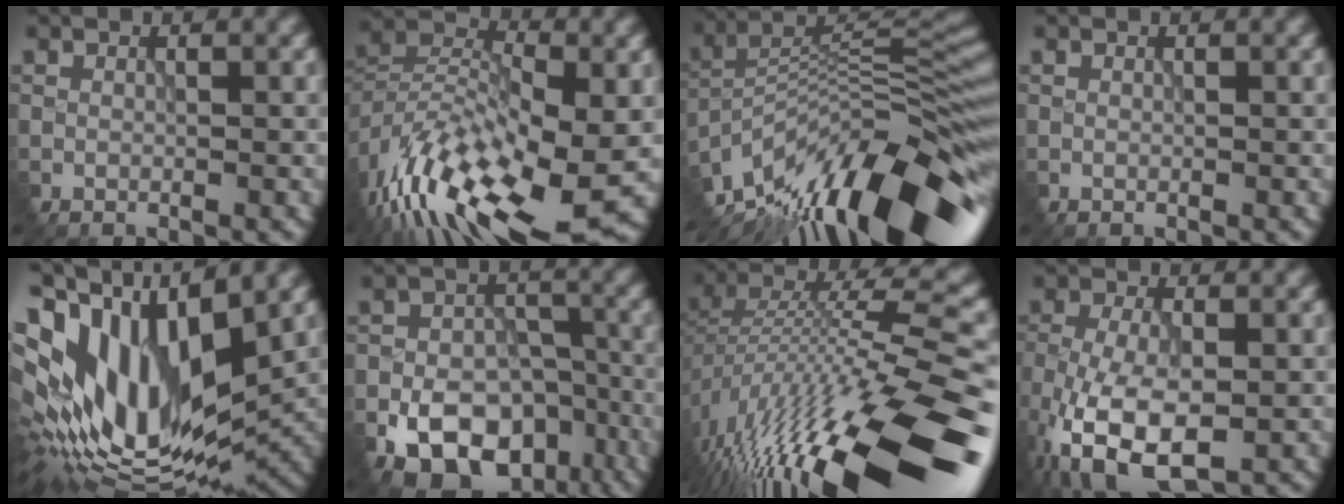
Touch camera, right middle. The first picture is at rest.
{"total": 13.3, "force": [-5.6, 6.0, 10.4], "torque": [-0.209, 0.003, -0.099]}
{"total": 15.2, "force": [-9.5, 4.9, 10.7], "torque": [-0.201, 0.021, -0.162]}
{"total": 0.0}
{"total": 16.3, "force": [2.7, 8.0, 14.0], "torque": [-0.282, 0.018, 0.056]}
{"total": 10.5, "force": [-5.7, 7.1, 5.2], "torque": [-0.085, -0.003, -0.079]}
{"total": 16.0, "force": [-7.4, 4.4, 13.5], "torque": [-0.250, 0.029, -0.131]}
{"total": 9.0, "force": [-4.1, 4.0, 6.9], "torque": [-0.159, -0.015, -0.070]}